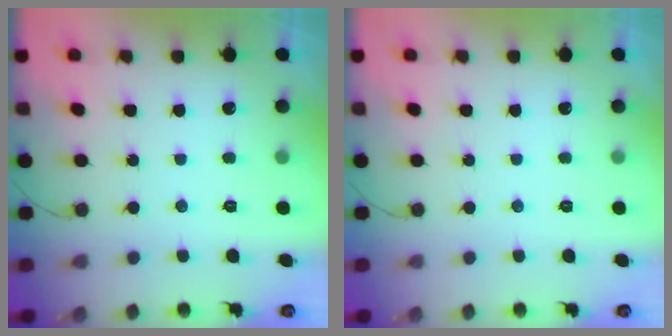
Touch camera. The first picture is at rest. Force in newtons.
{"total": 0.0}